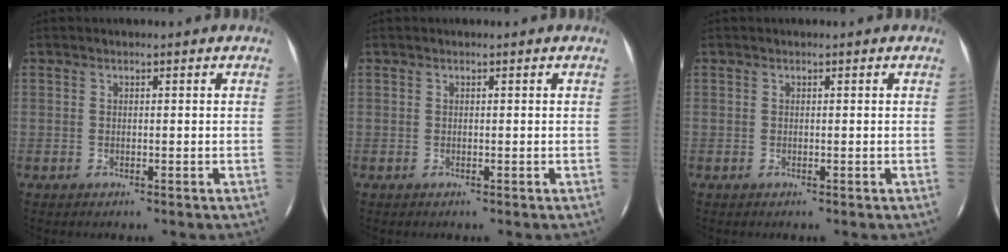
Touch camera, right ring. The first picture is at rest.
{"total": 0.0}
{"total": 0.0}